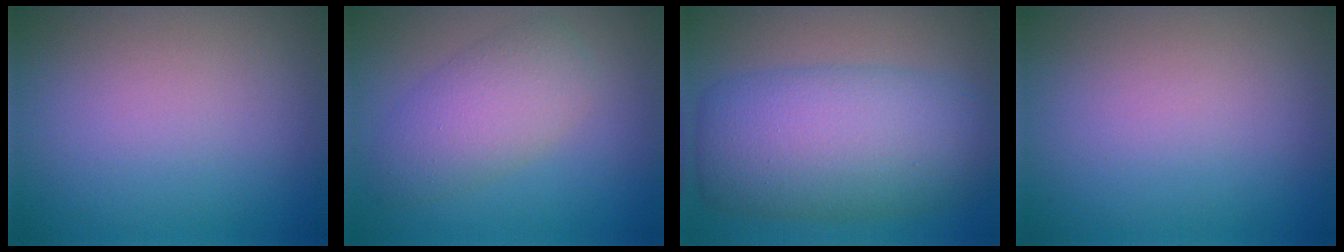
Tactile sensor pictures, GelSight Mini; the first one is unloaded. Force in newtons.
{"total": 4.3, "press": 4.3, "slide": 0.2}
{"total": 9.7, "press": 9.7, "slide": 0.2}
{"total": 0.0}